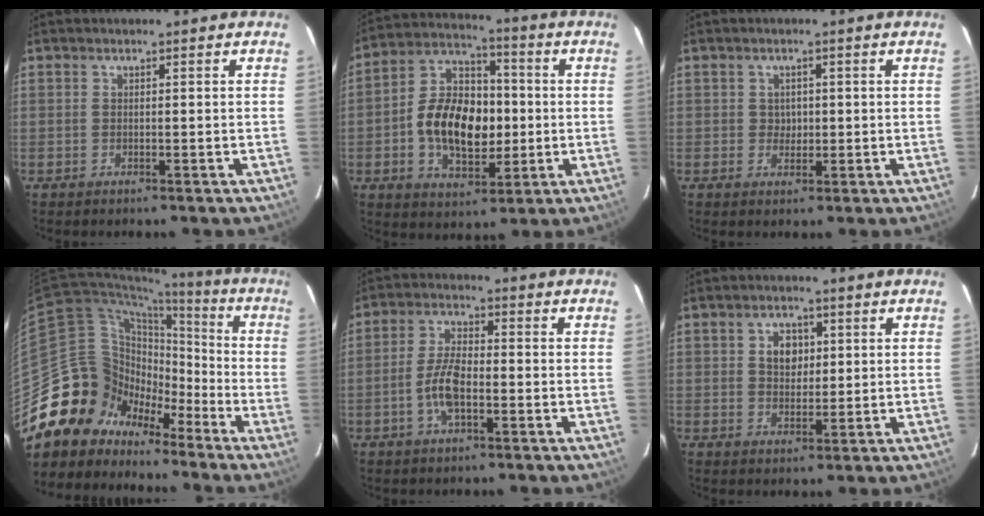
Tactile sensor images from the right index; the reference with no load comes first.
{"total": 15.1, "force": [-1.8, 9.7, 11.5], "torque": [-0.221, 0.026, -0.026]}
{"total": 2.1, "force": [0.1, 2.1, 0.4], "torque": [-0.002, 0.006, 0.003]}
{"total": 17.8, "force": [-11.8, 12.7, 4.0], "torque": [-0.085, 0.063, -0.202]}
{"total": 6.6, "force": [-2.2, 2.5, 5.7], "torque": [-0.120, 0.007, -0.042]}
{"total": 4.5, "force": [1.2, 3.4, 2.7], "torque": [-0.040, 0.010, 0.024]}